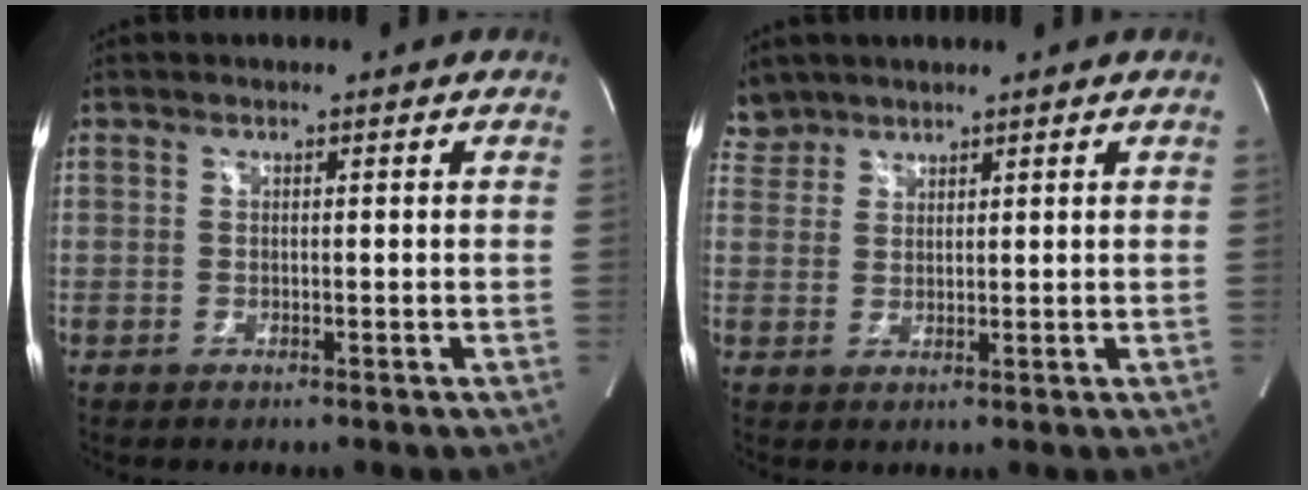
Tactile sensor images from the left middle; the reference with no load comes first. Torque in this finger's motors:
{"motor_torque": [-0.07, -0.16, -0.13, -0.04]}